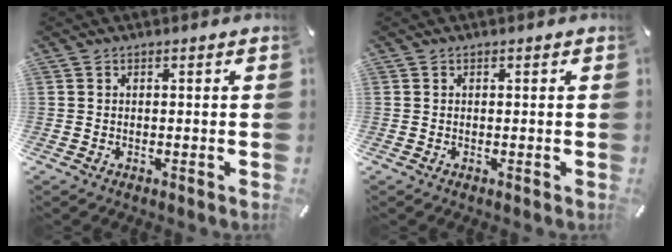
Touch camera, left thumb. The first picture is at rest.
{"total": 0.0}